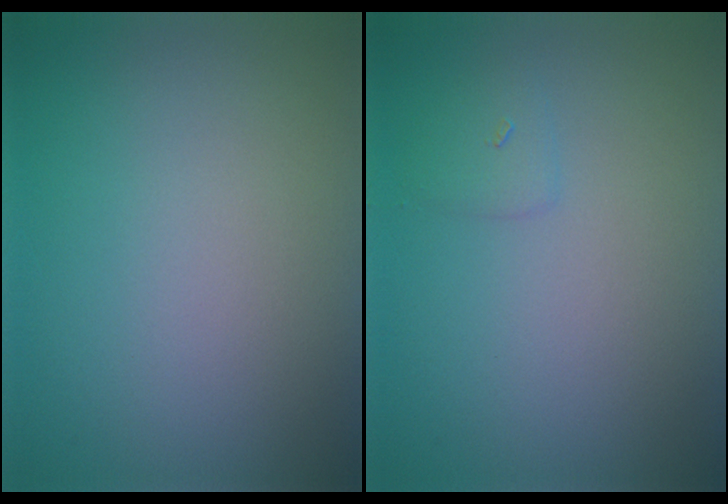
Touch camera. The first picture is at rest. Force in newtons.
{"total": 0.5, "press": 0.5, "slide": 0.0}